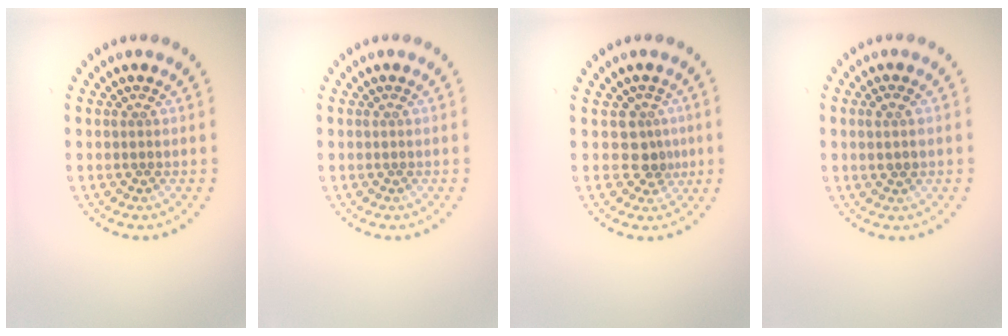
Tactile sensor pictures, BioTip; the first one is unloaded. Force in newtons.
{"total": 0.0}
{"total": 2.4, "press": 1.8, "slide": 1.6}
{"total": 1.6, "press": 1.5, "slide": 0.5}